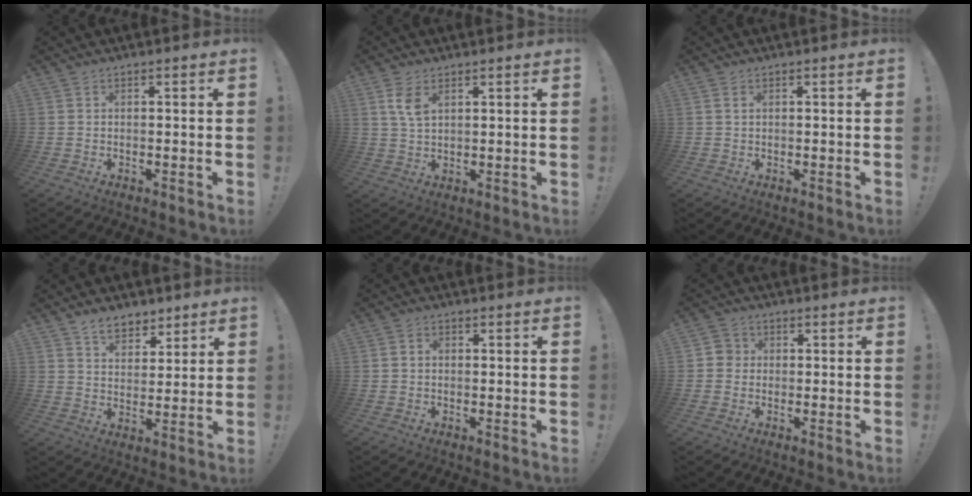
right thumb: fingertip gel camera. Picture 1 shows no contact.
{"total": 5.4, "force": [2.5, 2.6, 3.9], "torque": [-0.065, -0.009, 0.045]}
{"total": 0.9, "force": [0.4, 0.4, 0.7], "torque": [-0.006, -0.002, 0.005]}
{"total": 7.4, "force": [5.6, 4.3, 2.2], "torque": [-0.036, -0.034, 0.107]}
{"total": 1.2, "force": [-0.2, 1.0, 0.7], "torque": [-0.004, 0.002, -0.004]}
{"total": 3.3, "force": [-0.4, 3.1, 0.9], "torque": [-0.012, 0.009, -0.007]}